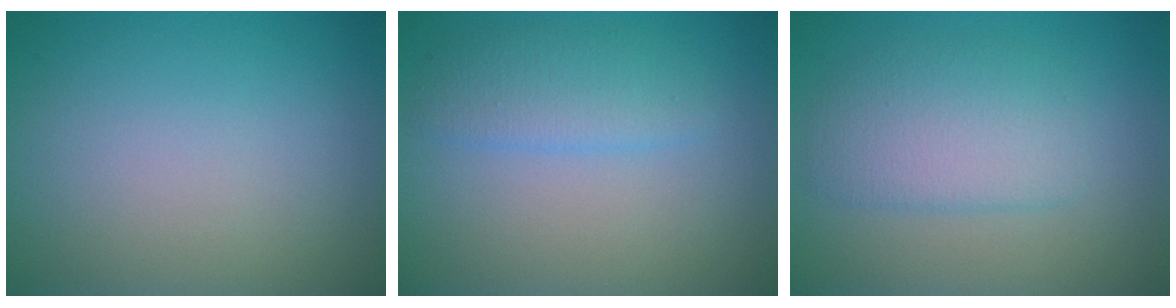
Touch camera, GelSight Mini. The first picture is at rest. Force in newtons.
{"total": 2.6, "press": 2.6, "slide": 0.1}
{"total": 3.8, "press": 3.8, "slide": 0.1}